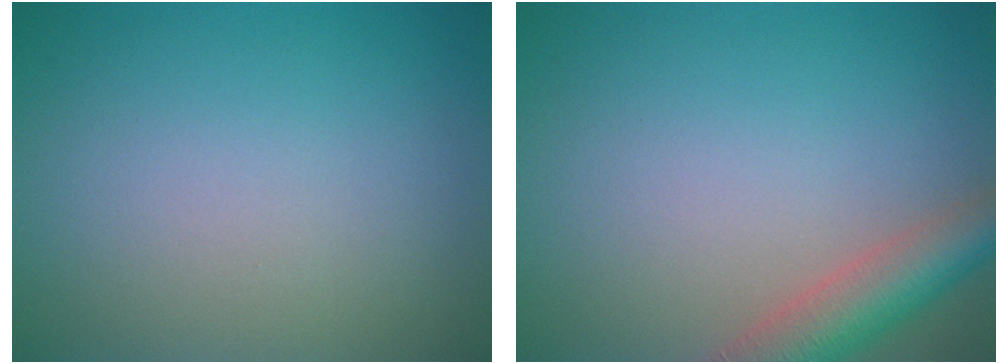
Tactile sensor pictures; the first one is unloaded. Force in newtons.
{"total": 4.8, "press": 4.8, "slide": 0.2}